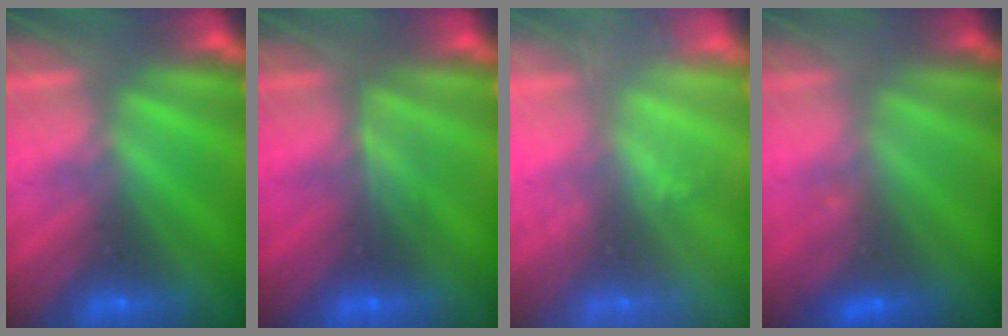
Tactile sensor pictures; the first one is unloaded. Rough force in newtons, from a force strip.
{"total": 2.4}
{"total": 1.7}
{"total": 2.9}